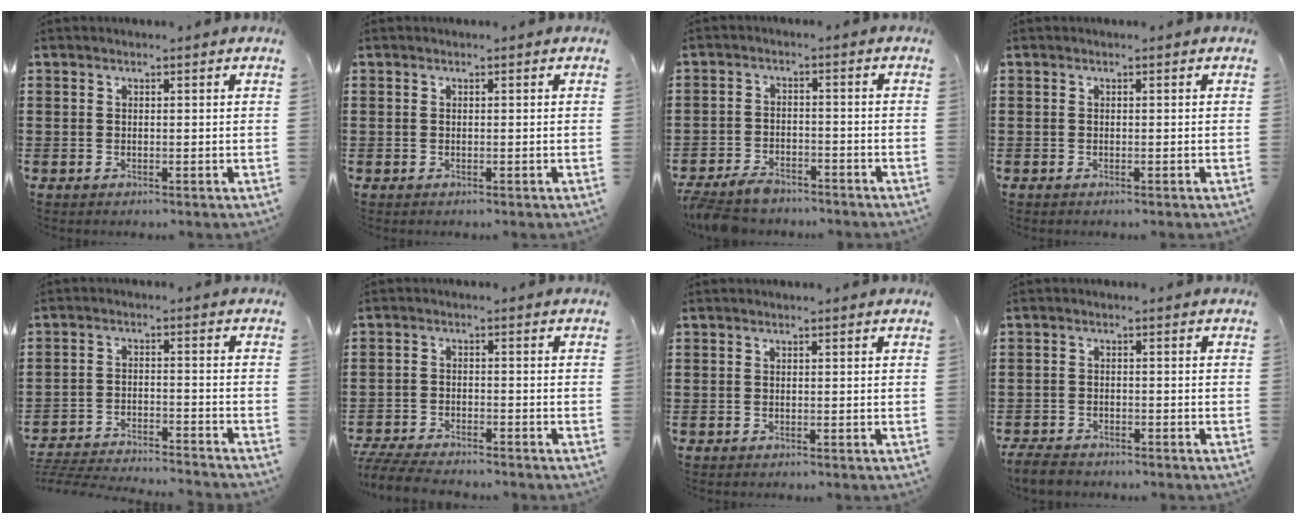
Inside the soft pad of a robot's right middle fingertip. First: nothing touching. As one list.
[{"total": 0.0}, {"total": 4.1, "force": [-3.8, 1.0, 1.2], "torque": [-0.036, 0.001, -0.081]}, {"total": 0.0}, {"total": 4.5, "force": [-4.4, -0.1, 0.6], "torque": [-0.028, -0.006, -0.096]}, {"total": 4.8, "force": [-4.6, 0.7, 1.1], "torque": [-0.028, 0.000, -0.094]}, {"total": 0.0}, {"total": 3.0, "force": [-2.9, 0.7, 0.6], "torque": [-0.027, -0.004, -0.063]}]